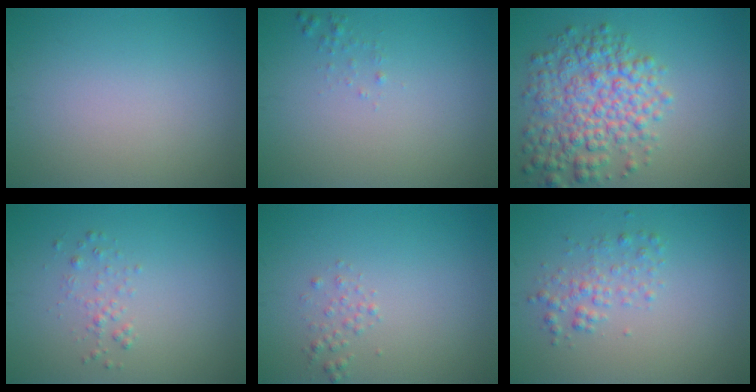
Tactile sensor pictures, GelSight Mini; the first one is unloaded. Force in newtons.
{"total": 0.6, "press": 0.6, "slide": 0.0}
{"total": 6.6, "press": 6.6, "slide": 0.2}
{"total": 1.0, "press": 1.0, "slide": 0.1}
{"total": 0.9, "press": 0.9, "slide": 0.1}
{"total": 2.0, "press": 2.0, "slide": 0.1}